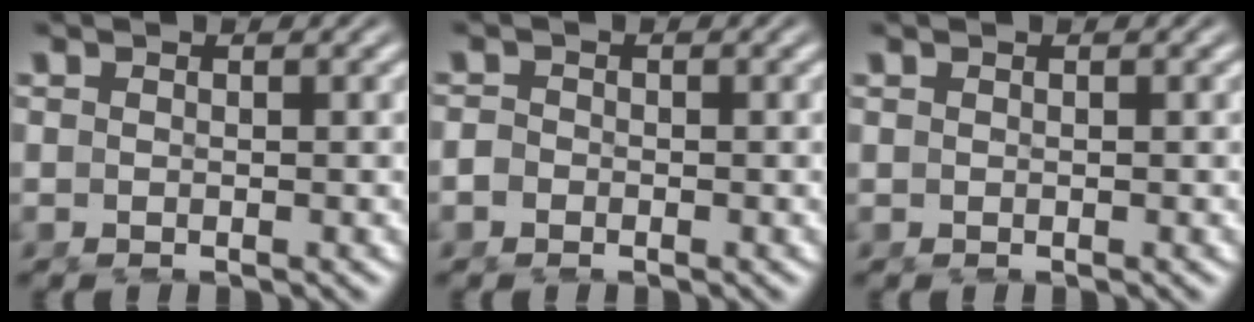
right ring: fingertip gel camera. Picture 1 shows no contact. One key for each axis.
{"total": 0.9, "fx": -0.6, "fy": 0.6, "fz": 0.1, "tx": -0.008, "ty": -0.008, "tz": -0.012}
{"total": 0.0}